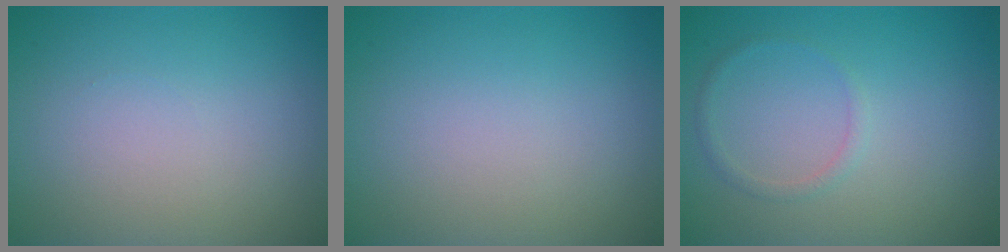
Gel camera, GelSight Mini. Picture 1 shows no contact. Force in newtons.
{"total": 0.0}
{"total": 1.0, "press": 1.0, "slide": 0.0}